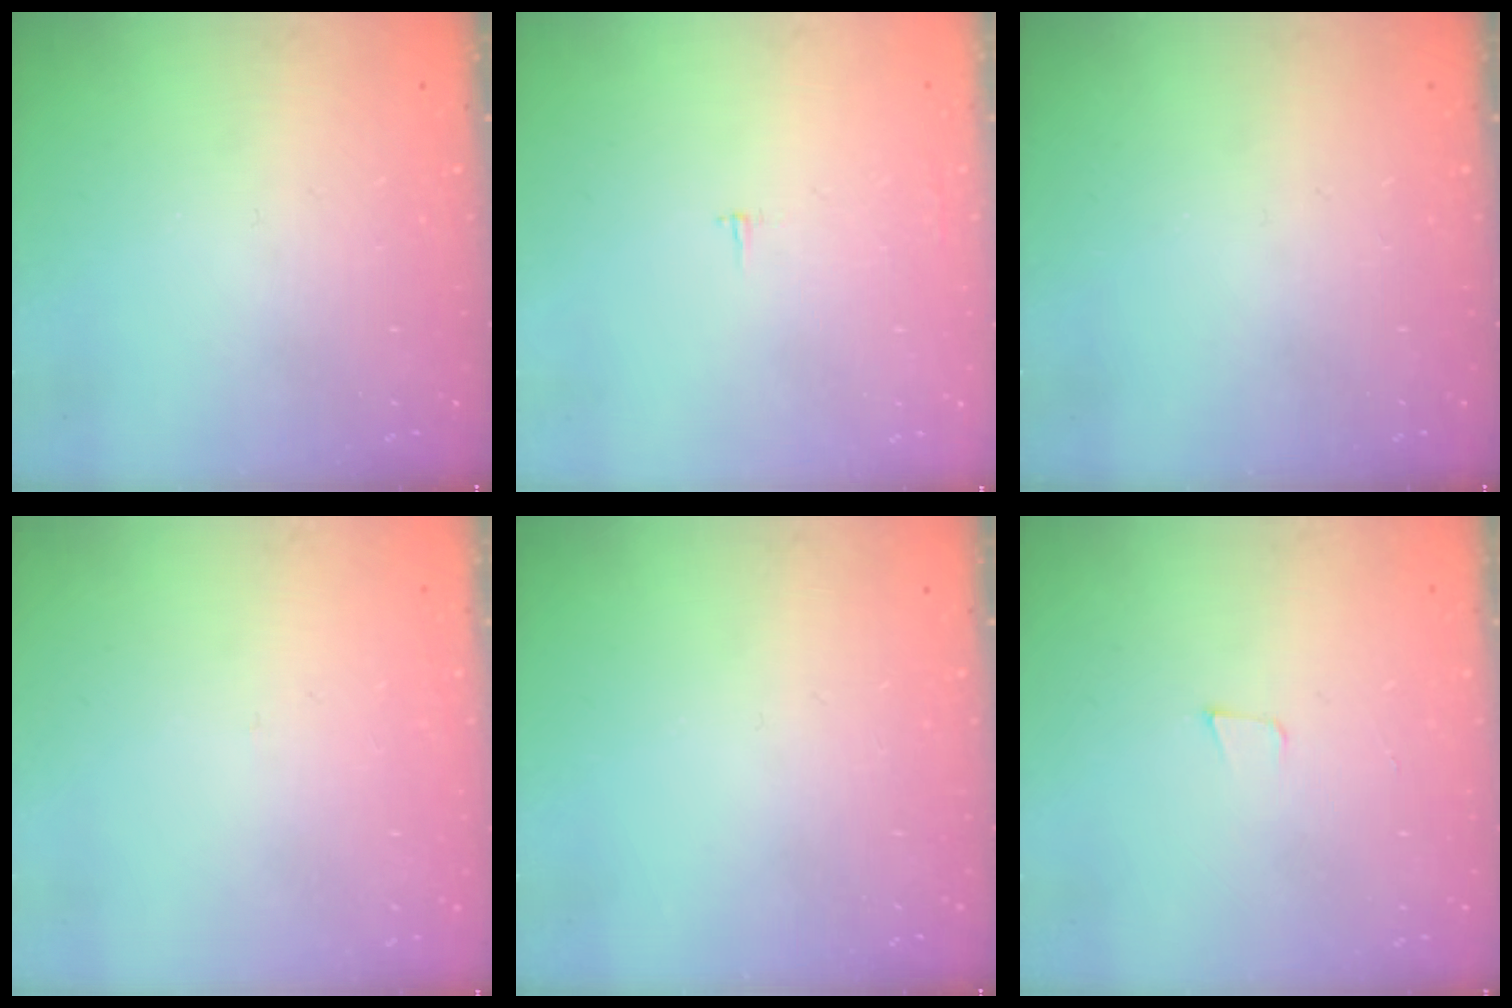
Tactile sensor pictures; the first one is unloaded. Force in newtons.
{"total": 1.8, "press": 1.8, "slide": 0.1}
{"total": 0.0}
{"total": 2.7, "press": 2.7, "slide": 0.3}
{"total": 0.0}
{"total": 3.3, "press": 2.0, "slide": 2.6}